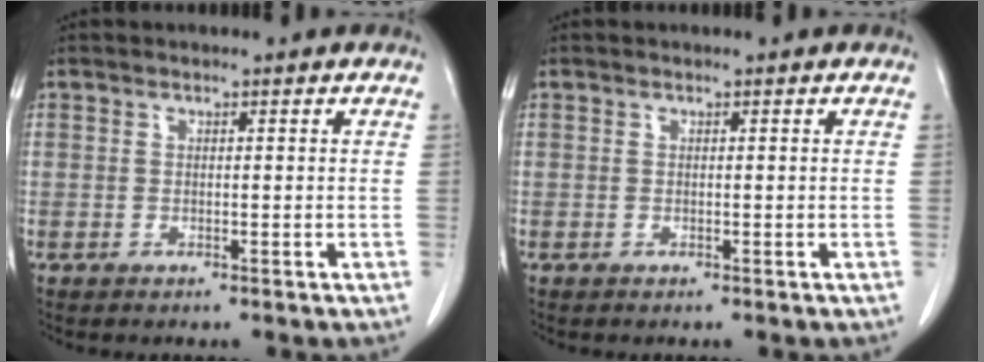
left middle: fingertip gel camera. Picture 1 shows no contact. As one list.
[{"total": 0.0}]